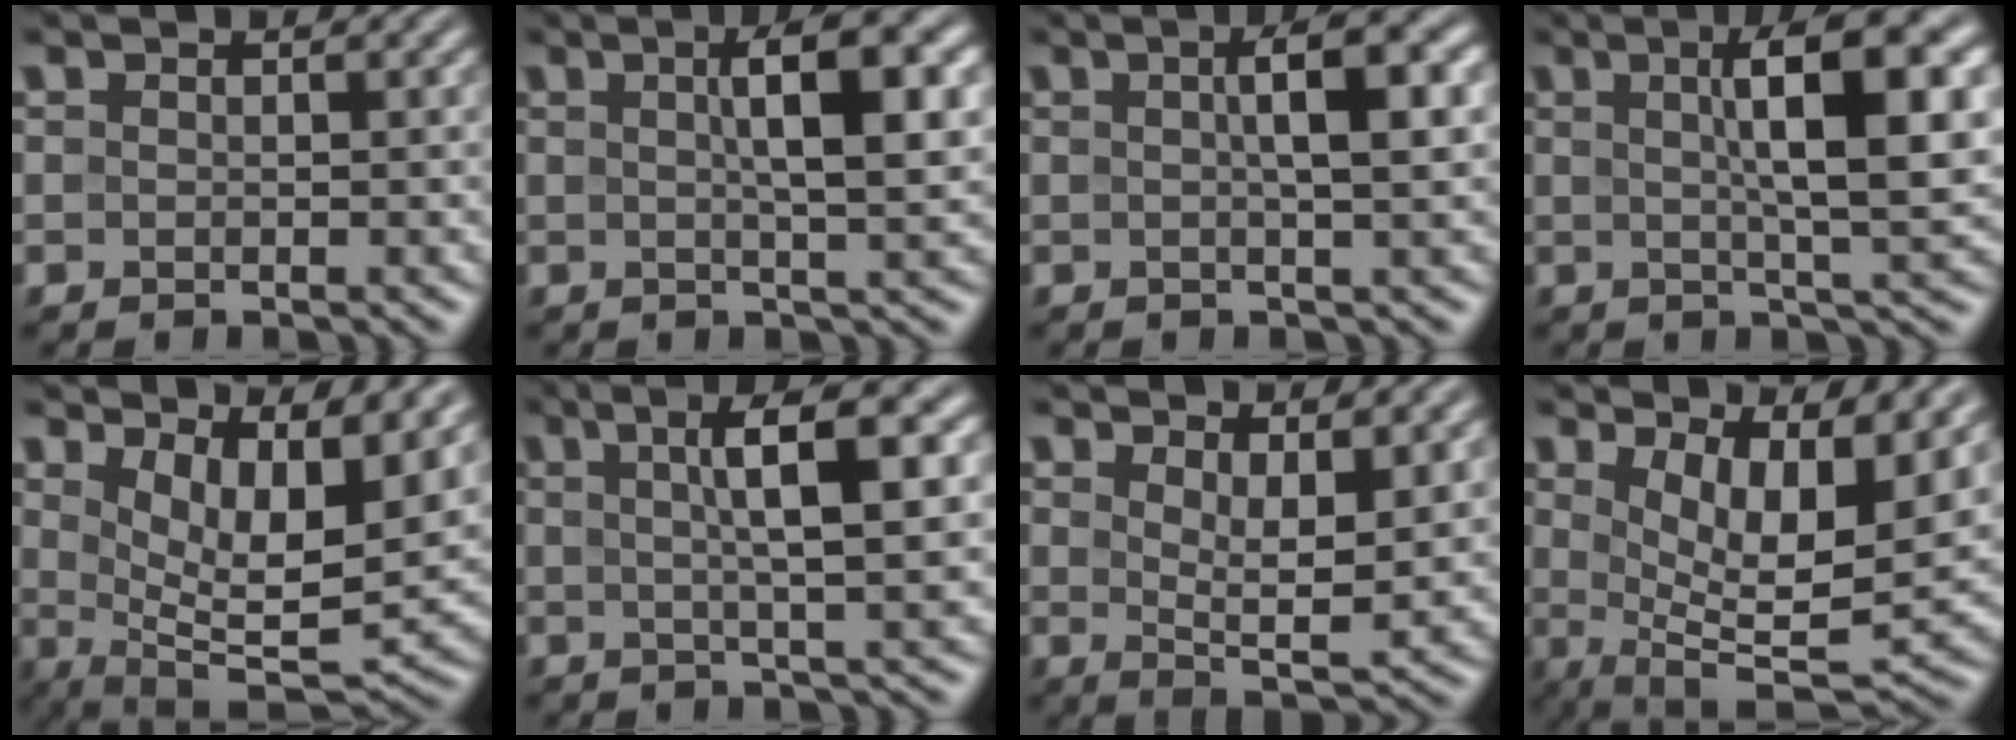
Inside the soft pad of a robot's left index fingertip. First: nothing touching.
{"total": 6.4, "force": [1.5, 1.5, 6.1], "torque": [-0.079, 0.014, 0.020]}
{"total": 4.8, "force": [1.0, 1.0, 4.6], "torque": [-0.064, 0.013, 0.011]}
{"total": 9.0, "force": [2.0, 2.1, 8.5], "torque": [-0.114, 0.012, 0.029]}
{"total": 10.3, "force": [4.4, 3.7, 8.5], "torque": [-0.135, -0.020, 0.086]}
{"total": 7.7, "force": [1.9, 1.7, 7.3], "torque": [-0.095, 0.014, 0.026]}
{"total": 5.2, "force": [2.1, 1.7, 4.4], "torque": [-0.080, -0.018, 0.041]}
{"total": 10.5, "force": [3.6, 3.7, 9.2], "torque": [-0.148, -0.022, 0.069]}